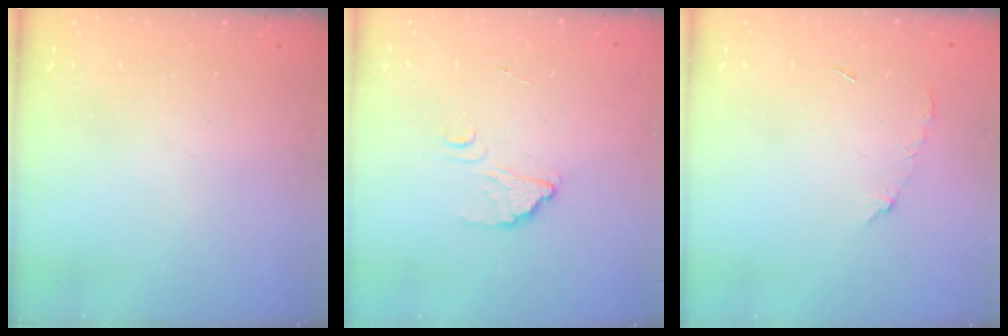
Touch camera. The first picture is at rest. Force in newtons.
{"total": 2.2, "press": 2.2, "slide": 0.1}
{"total": 4.8, "press": 4.7, "slide": 0.4}